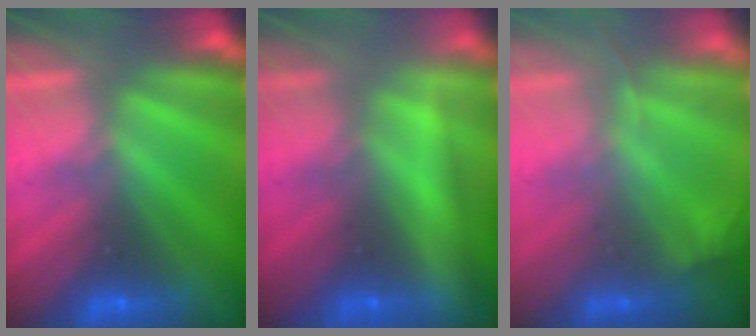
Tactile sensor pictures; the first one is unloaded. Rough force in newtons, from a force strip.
{"total": 2.3}
{"total": 1.1}